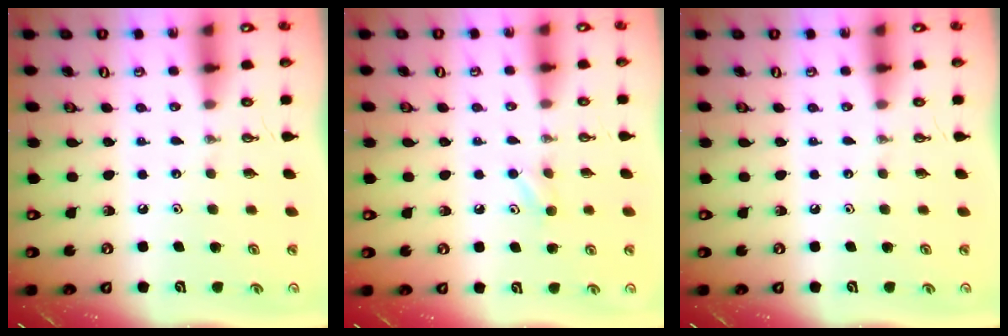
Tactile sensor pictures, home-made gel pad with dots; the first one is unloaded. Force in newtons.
{"total": 3.8, "press": 3.7, "slide": 0.5}
{"total": 0.0}